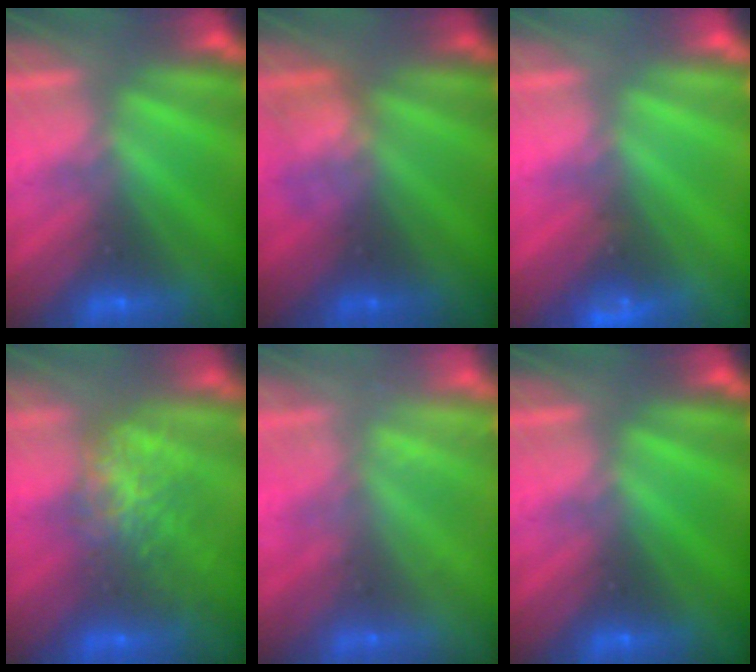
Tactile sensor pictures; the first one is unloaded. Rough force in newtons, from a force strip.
{"total": 2.4}
{"total": 4.5}
{"total": 9.0}
{"total": 2.1}
{"total": 0.0}